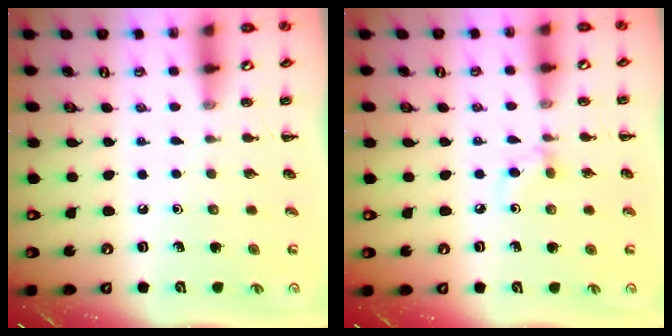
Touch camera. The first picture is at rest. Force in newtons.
{"total": 5.2, "press": 4.8, "slide": 2.1}